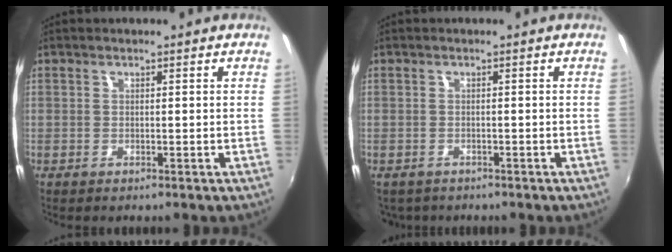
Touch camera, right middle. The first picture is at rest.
{"total": 3.5, "force": [-2.5, 2.1, 1.2], "torque": [-0.030, -0.015, -0.034]}